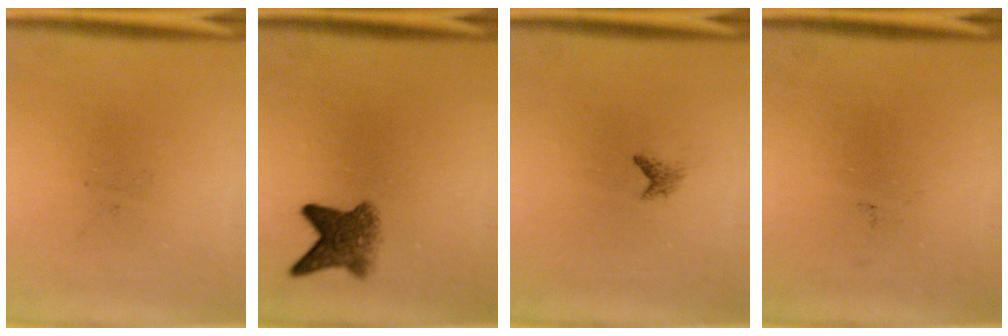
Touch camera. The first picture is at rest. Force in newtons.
{"total": 4.8}
{"total": 0.8}
{"total": 0.0}